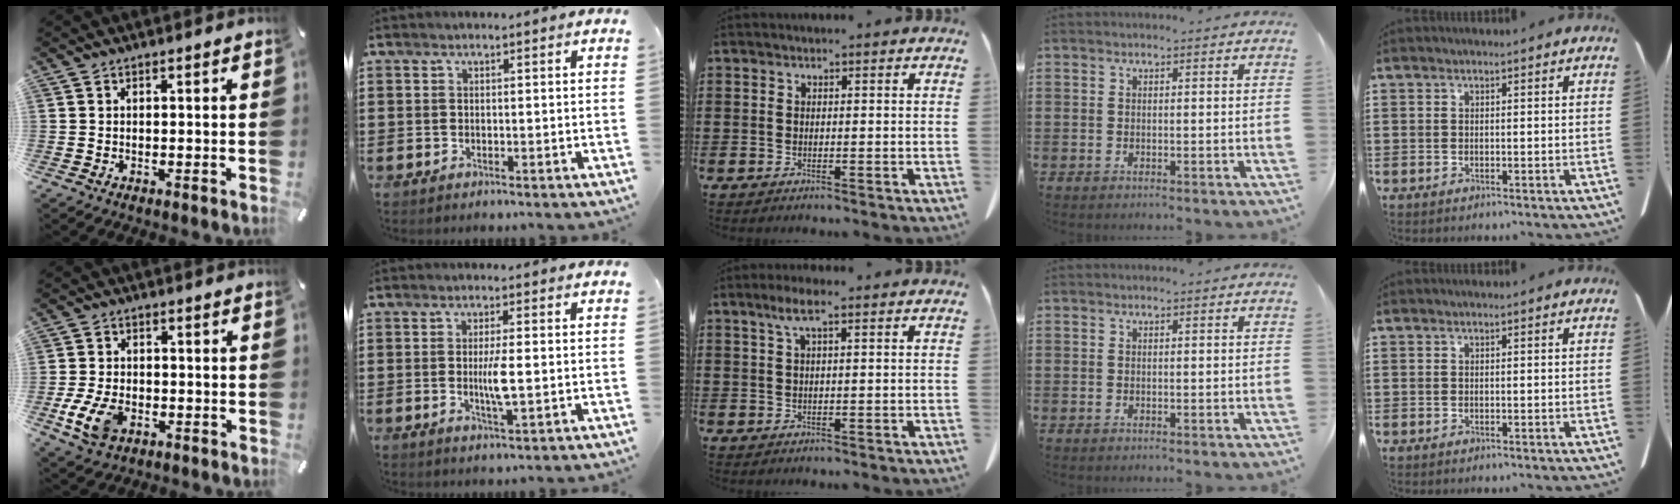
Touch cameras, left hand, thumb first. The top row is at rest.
{"thumb": {"total": 8.3, "force": [-2.9, 5.5, 5.5], "torque": [-0.121, 0.006, -0.049]}, "index": {"total": 4.3, "force": [-0.2, 0.6, 4.2], "torque": [-0.082, -0.003, -0.007]}, "middle": {"total": 2.9, "force": [1.3, 0.4, 2.6], "torque": [-0.054, 0.004, 0.021]}}